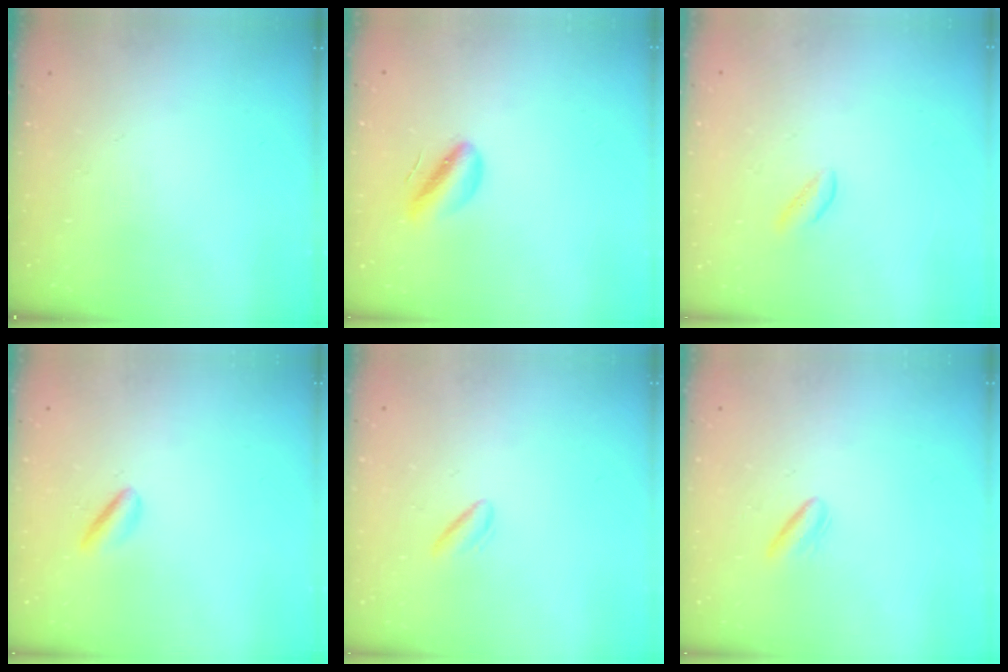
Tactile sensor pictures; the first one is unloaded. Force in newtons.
{"total": 5.7, "press": 5.4, "slide": 1.9}
{"total": 0.0}
{"total": 2.0, "press": 1.9, "slide": 0.5}
{"total": 2.3, "press": 2.0, "slide": 1.3}
{"total": 3.3, "press": 3.1, "slide": 1.2}